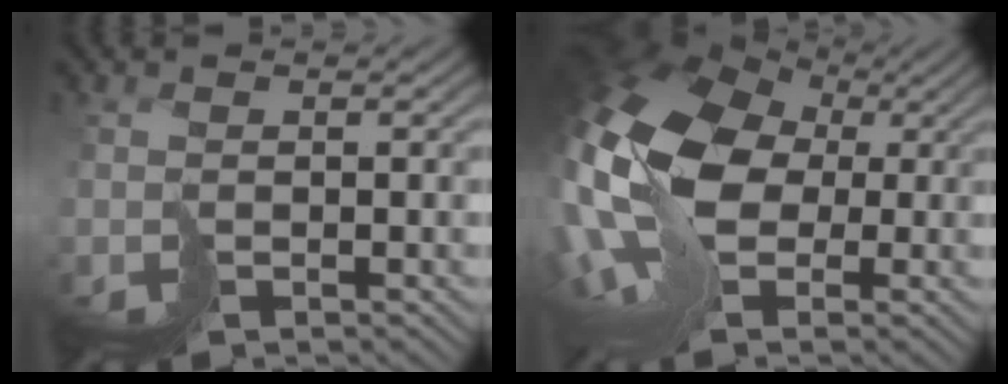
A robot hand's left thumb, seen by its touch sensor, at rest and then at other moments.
{"total": 17.8, "force": [0.7, 12.1, 13.0], "torque": [-0.297, -0.010, 0.021]}